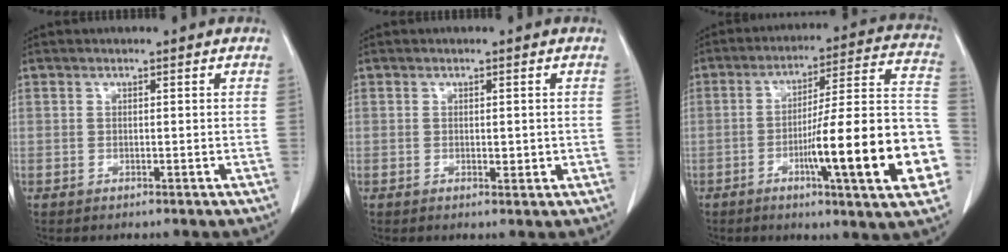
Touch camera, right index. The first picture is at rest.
{"total": 1.6, "force": [-0.1, 0.7, 1.4], "torque": [-0.018, -0.002, 0.003]}
{"total": 21.3, "force": [-6.4, 1.2, 20.3], "torque": [-0.234, 0.012, -0.090]}